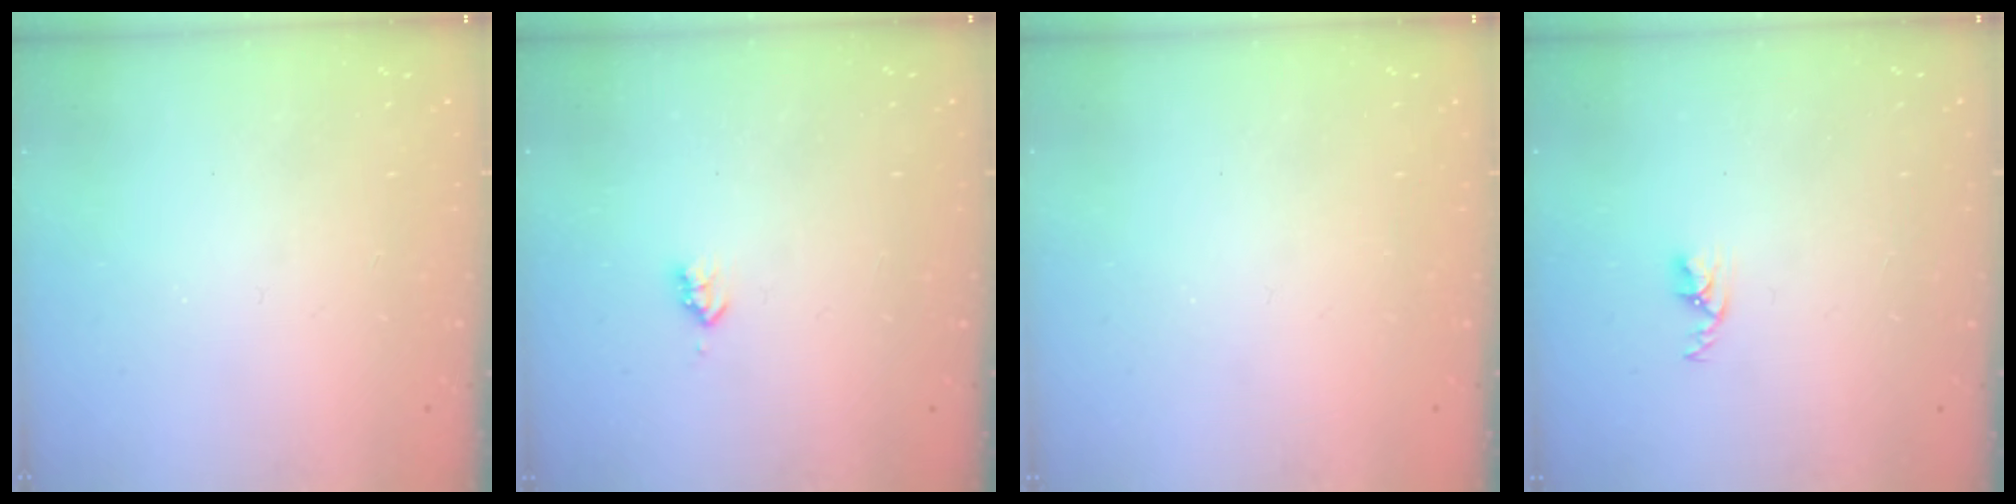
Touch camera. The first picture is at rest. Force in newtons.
{"total": 2.2, "press": 2.1, "slide": 0.4}
{"total": 0.0}
{"total": 2.5, "press": 2.5, "slide": 0.4}